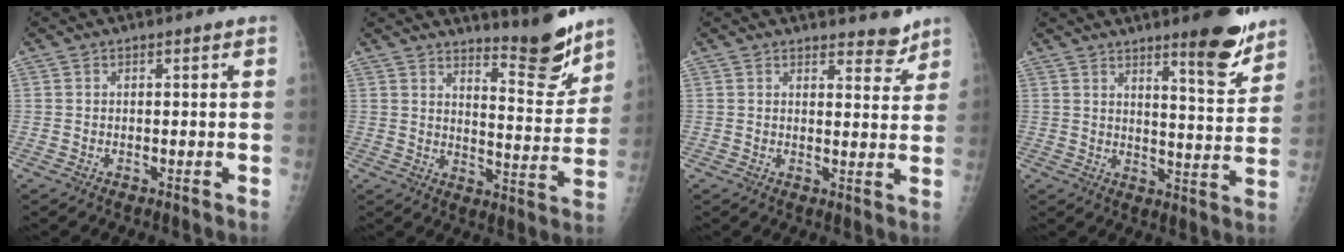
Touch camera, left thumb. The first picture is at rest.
{"total": 10.2, "force": [8.9, 1.2, 4.8], "torque": [-0.047, -0.082, 0.140]}
{"total": 4.2, "force": [3.7, 1.5, 1.2], "torque": [0.001, -0.031, 0.045]}
{"total": 10.5, "force": [7.5, 1.9, 7.2], "torque": [-0.079, -0.056, 0.108]}